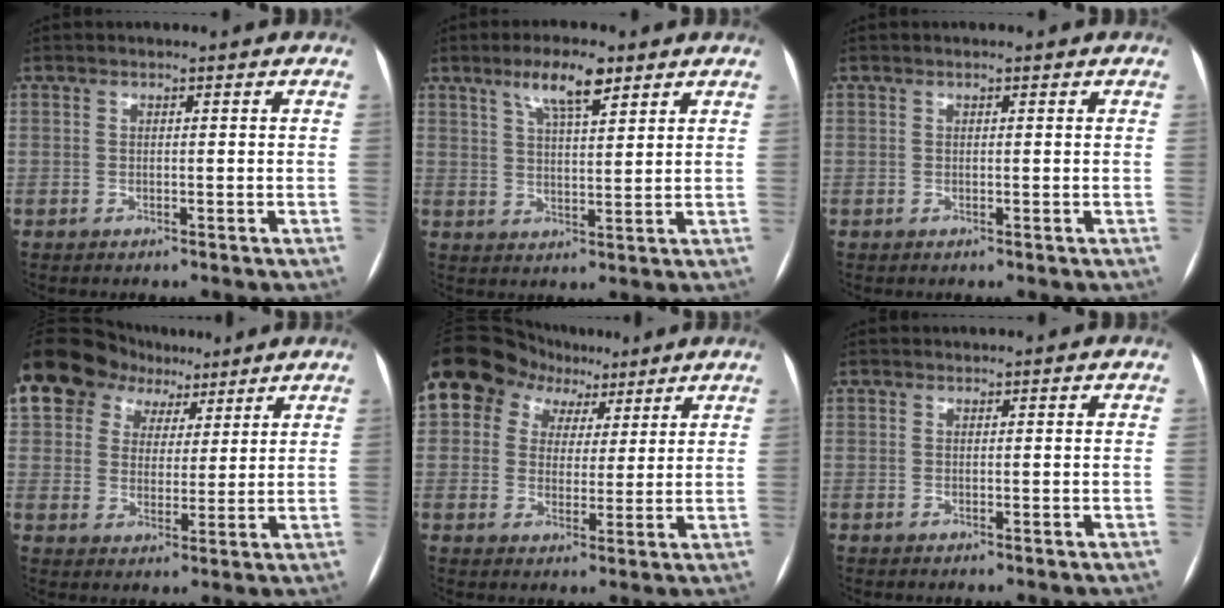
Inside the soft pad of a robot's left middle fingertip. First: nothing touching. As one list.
[{"total": 7.0, "force": [4.4, 1.5, 5.2], "torque": [-0.099, 0.008, 0.078]}, {"total": 0.5, "force": [0.3, 0.1, 0.4], "torque": [-0.011, 0.002, 0.004]}, {"total": 16.7, "force": [10.3, 11.7, 5.8], "torque": [-0.156, 0.065, 0.184]}, {"total": 12.6, "force": [7.1, 9.6, 4.2], "torque": [-0.088, 0.056, 0.121]}, {"total": 1.7, "force": [-0.2, -1.2, -1.3], "torque": [0.022, -0.003, -0.001]}]